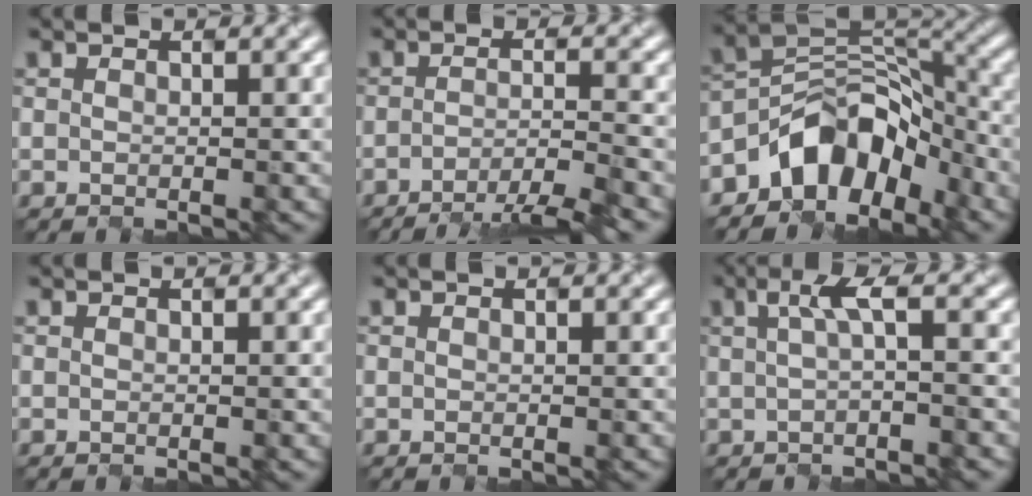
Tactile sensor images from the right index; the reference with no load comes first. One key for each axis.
{"total": 5.4, "fx": -3.7, "fy": 0.6, "fz": 3.9, "tx": -0.058, "ty": -0.003, "tz": -0.060}
{"total": 6.2, "fx": -4.5, "fy": 3.5, "fz": 2.4, "tx": -0.015, "ty": 0.013, "tz": -0.081}
{"total": 0.0}
{"total": 0.0}
{"total": 2.7, "fx": 0.1, "fy": 0.4, "fz": 2.7, "tx": -0.048, "ty": 0.004, "tz": 0.008}